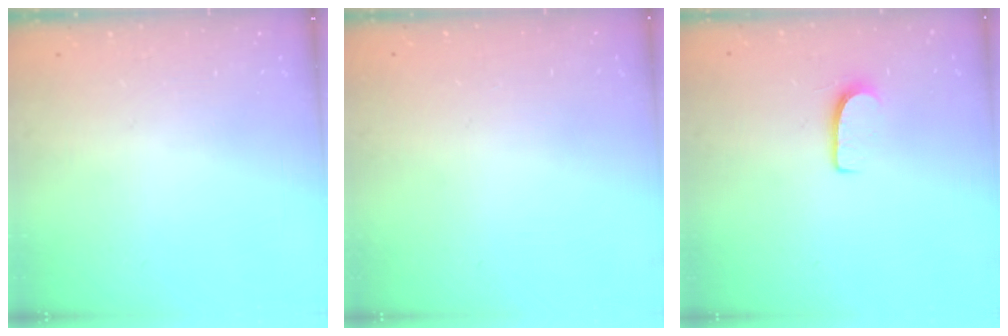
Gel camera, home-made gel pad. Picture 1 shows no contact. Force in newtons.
{"total": 0.0}
{"total": 5.9, "press": 5.9, "slide": 0.4}